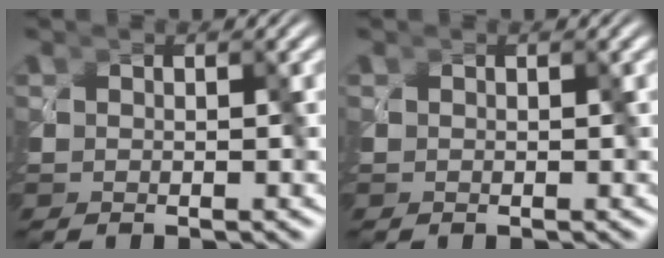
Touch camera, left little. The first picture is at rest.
{"total": 0.0}